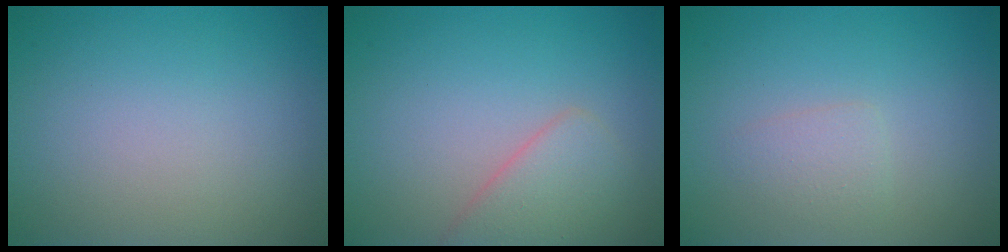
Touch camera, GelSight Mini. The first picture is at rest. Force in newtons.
{"total": 2.9, "press": 2.9, "slide": 0.1}
{"total": 1.3, "press": 1.3, "slide": 0.1}